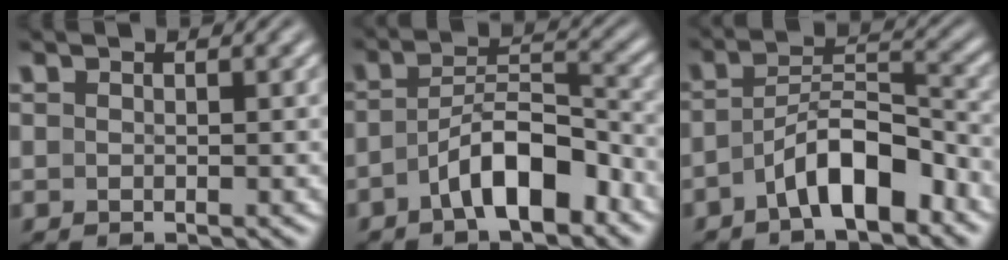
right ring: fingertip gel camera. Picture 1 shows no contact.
{"total": 5.6, "force": [-3.2, 2.3, 4.0], "torque": [-0.055, -0.003, -0.050]}
{"total": 5.7, "force": [-3.2, 2.4, 4.0], "torque": [-0.059, -0.006, -0.048]}